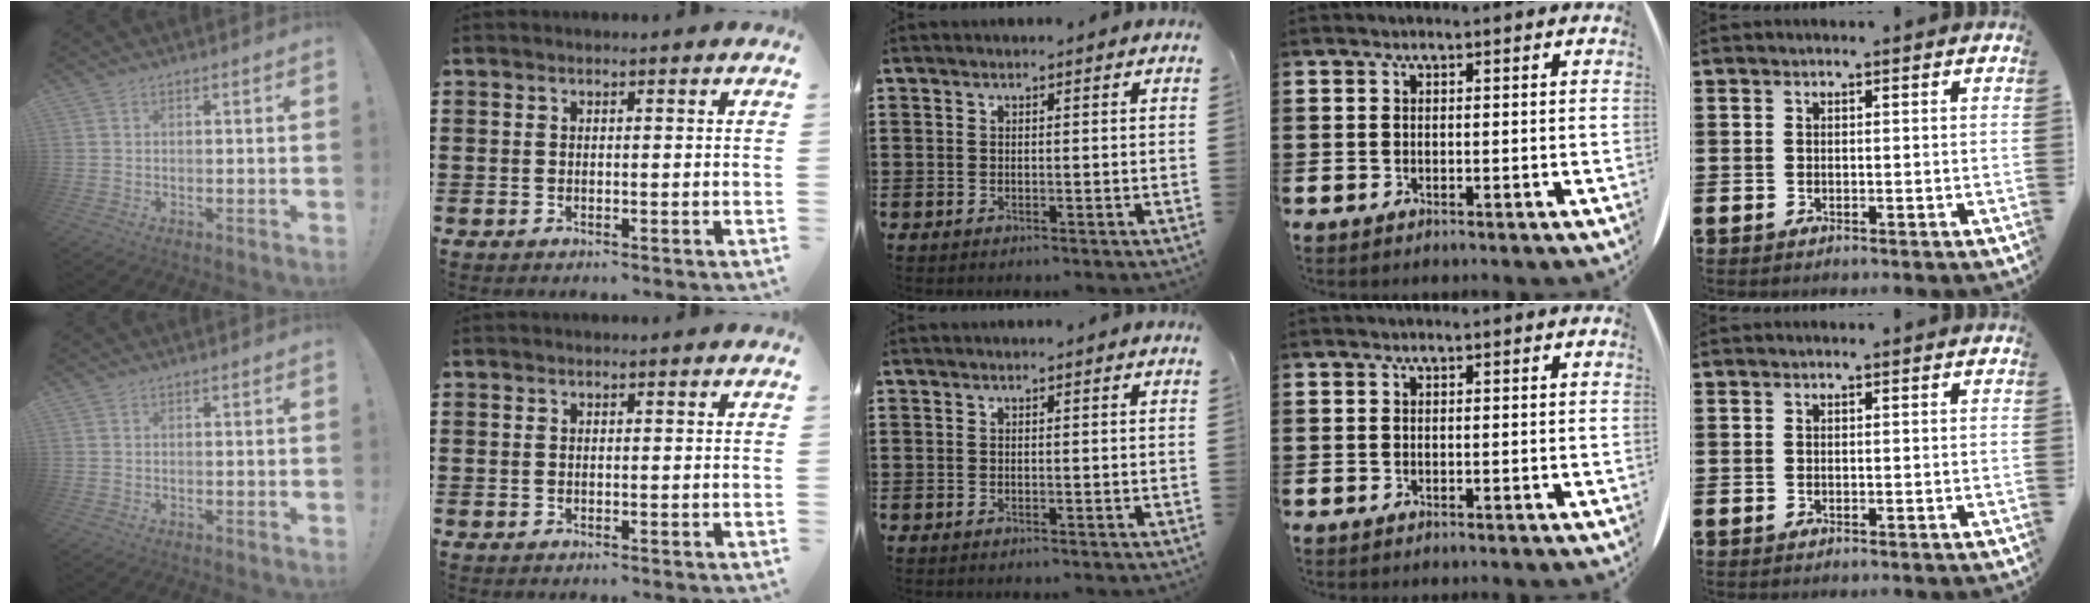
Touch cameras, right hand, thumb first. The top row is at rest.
{}